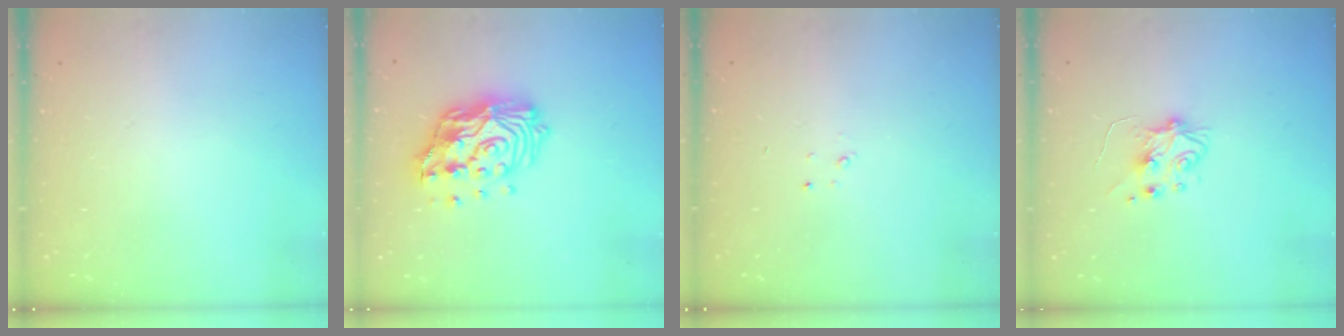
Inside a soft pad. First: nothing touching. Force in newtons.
{"total": 16.3, "press": 16.2, "slide": 1.6}
{"total": 1.5, "press": 1.5, "slide": 0.2}
{"total": 5.9, "press": 5.9, "slide": 0.9}